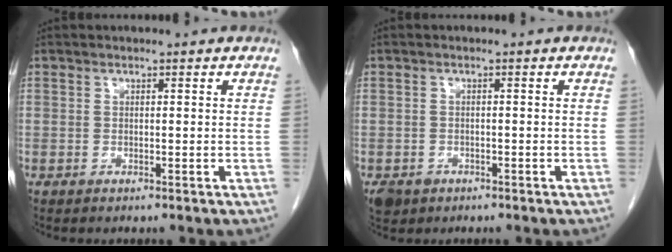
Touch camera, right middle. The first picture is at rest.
{"total": 3.1, "force": [-1.9, 2.4, 0.8], "torque": [-0.015, 0.000, -0.027]}